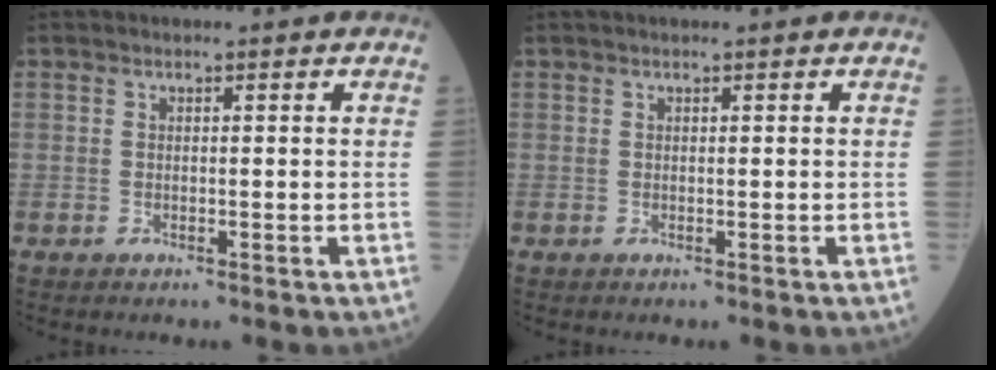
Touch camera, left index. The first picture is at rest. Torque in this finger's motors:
{"motor_torque": [0.13, -0.11, 0.04, 0.00]}